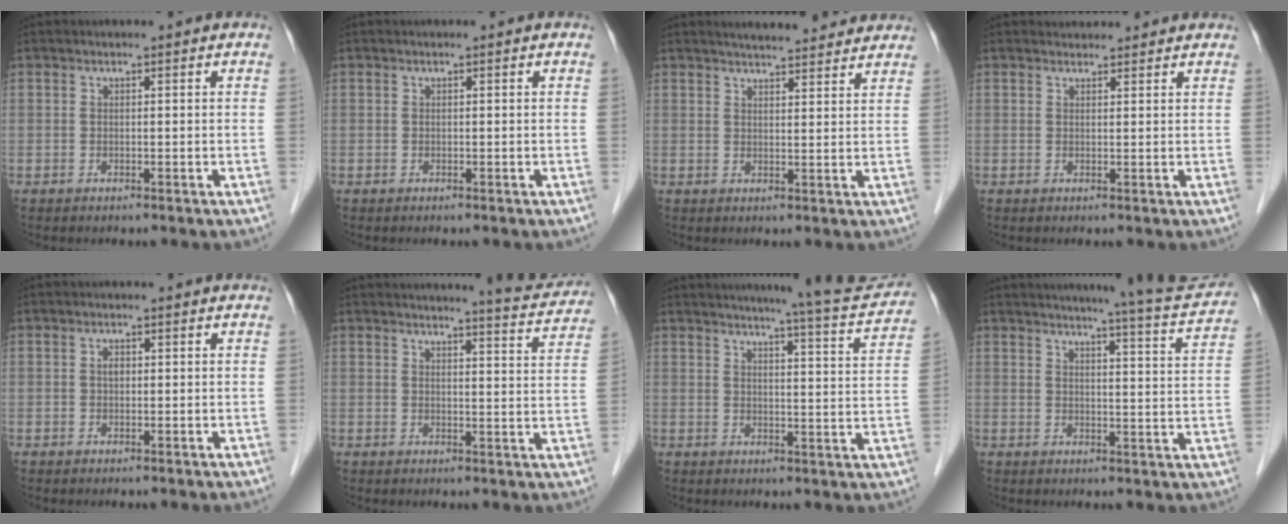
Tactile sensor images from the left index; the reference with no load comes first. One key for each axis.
{"total": 0.0}
{"total": 9.8, "fx": 8.9, "fy": 1.6, "fz": 3.8, "tx": -0.049, "ty": 0.010, "tz": 0.106}
{"total": 2.4, "fx": 2.3, "fy": 0.7, "fz": 0.1, "tx": -0.006, "ty": 0.013, "tz": 0.028}
{"total": 1.0, "fx": 0.1, "fy": 0.7, "fz": 0.8, "tx": -0.015, "ty": 0.003, "tz": 0.002}
{"total": 7.6, "fx": 7.5, "fy": -0.1, "fz": 1.3, "tx": -0.022, "ty": -0.026, "tz": 0.076}
{"total": 13.3, "fx": 12.5, "fy": -0.5, "fz": 4.5, "tx": -0.061, "ty": -0.040, "tz": 0.142}
{"total": 12.6, "fx": 11.8, "fy": -0.7, "fz": 4.2, "tx": -0.056, "ty": -0.043, "tz": 0.130}